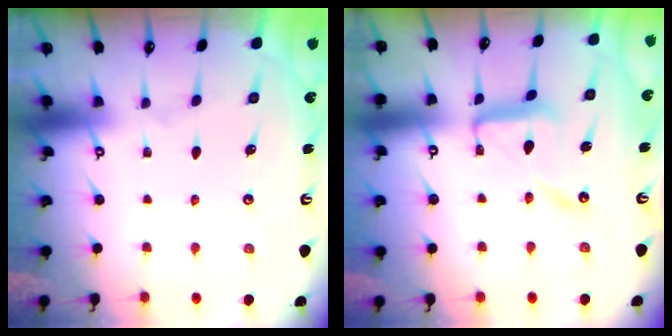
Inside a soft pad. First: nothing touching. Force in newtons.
{"total": 12.9, "press": 12.8, "slide": 1.2}